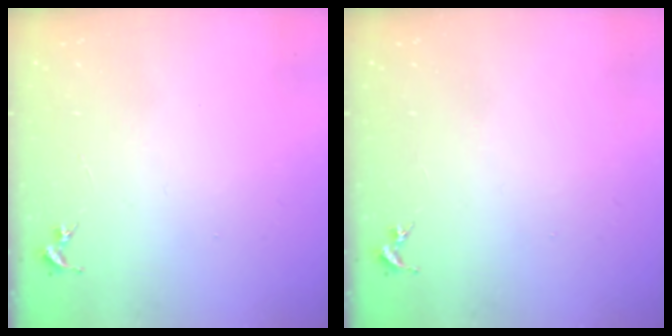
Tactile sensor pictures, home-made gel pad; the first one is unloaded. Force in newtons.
{"total": 0.0}